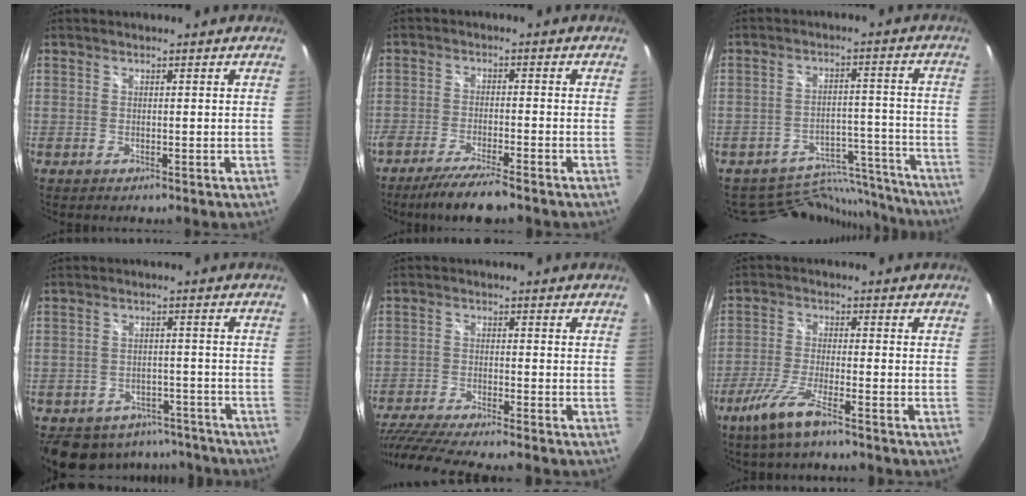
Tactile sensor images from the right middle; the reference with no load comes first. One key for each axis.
{"total": 7.9, "fx": -6.5, "fy": 0.3, "fz": 4.4, "tx": -0.094, "ty": -0.018, "tz": -0.111}
{"total": 15.7, "fx": -14.9, "fy": 4.6, "fz": 1.7, "tx": -0.027, "ty": 0.042, "tz": -0.198}
{"total": 14.5, "fx": -11.2, "fy": 7.9, "fz": 4.6, "tx": -0.111, "ty": 0.022, "tz": -0.134}
{"total": 13.6, "fx": -11.7, "fy": 0.3, "fz": 6.9, "tx": -0.154, "ty": -0.040, "tz": -0.200}
{"total": 7.9, "fx": -5.5, "fy": 0.8, "fz": 5.7, "tx": -0.134, "ty": -0.011, "tz": -0.106}